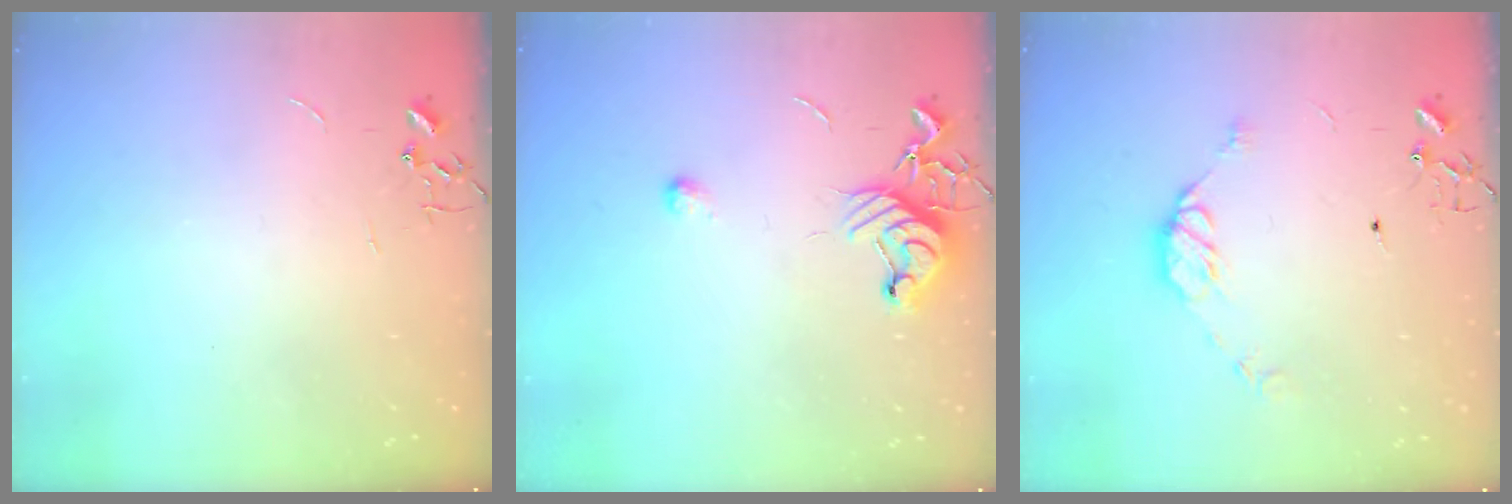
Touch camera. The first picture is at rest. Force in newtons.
{"total": 9.7, "press": 9.6, "slide": 1.4}
{"total": 8.5, "press": 8.5, "slide": 0.9}